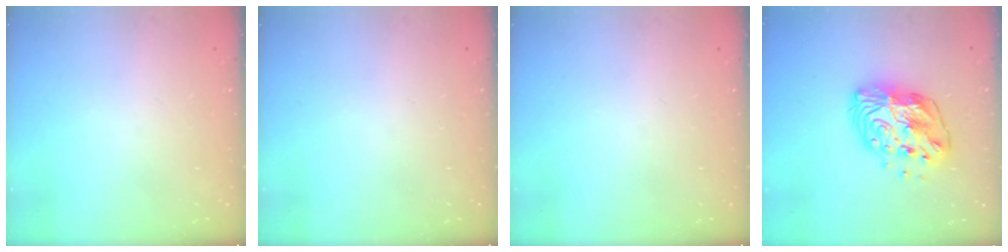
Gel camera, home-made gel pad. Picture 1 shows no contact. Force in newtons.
{"total": 0.0}
{"total": 0.0}
{"total": 14.1, "press": 14.1, "slide": 1.2}